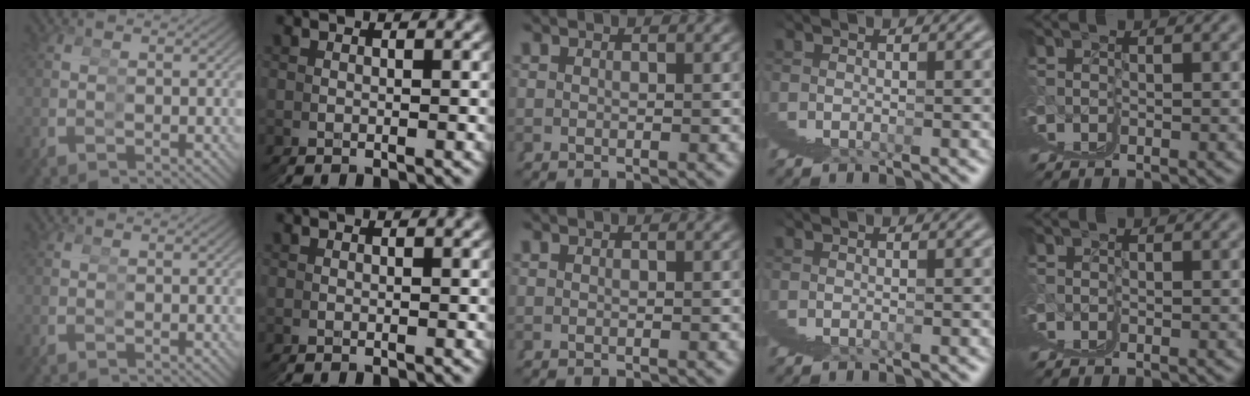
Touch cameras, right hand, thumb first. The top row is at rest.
{}